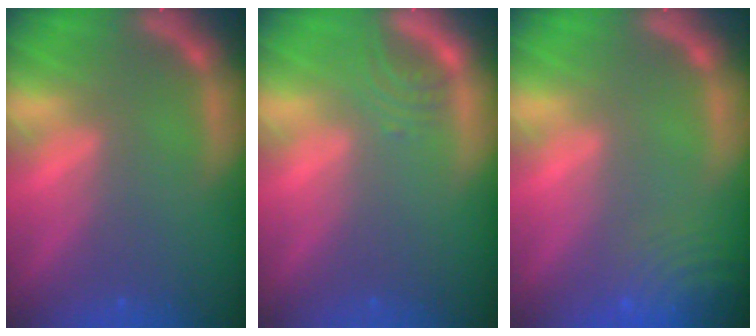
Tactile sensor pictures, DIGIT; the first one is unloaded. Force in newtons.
{"total": 2.0}
{"total": 9.0}